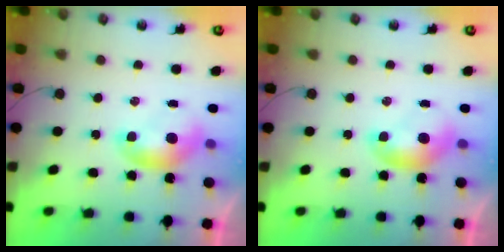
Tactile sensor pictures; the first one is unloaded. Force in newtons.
{"total": 0.0}